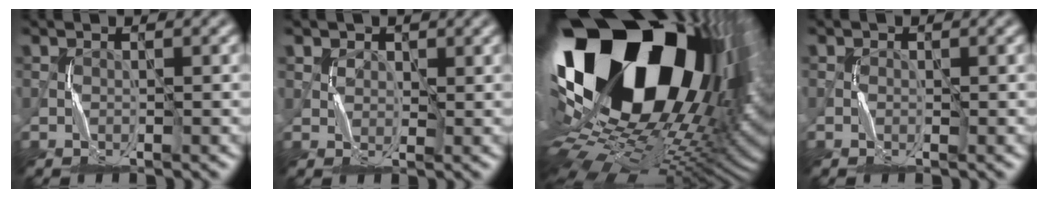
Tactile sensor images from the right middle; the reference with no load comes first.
{"total": 2.1, "force": [1.3, 1.6, 0.7], "torque": [-0.023, -0.005, 0.027]}
{"total": 23.1, "force": [5.9, 12.7, 18.4], "torque": [-0.329, -0.015, 0.113]}
{"total": 0.6, "force": [0.0, 0.6, 0.2], "torque": [0.000, 0.000, -0.003]}